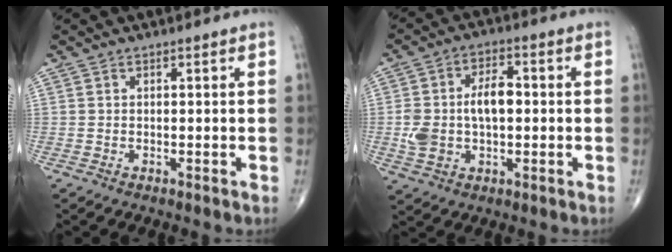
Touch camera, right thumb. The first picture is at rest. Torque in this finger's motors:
{"motor_torque": [0.05, 0.06, 0.34, 0.16, 0.23]}